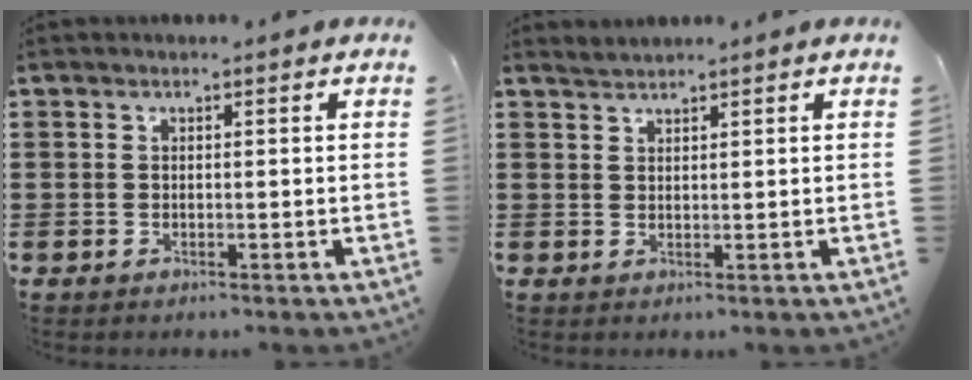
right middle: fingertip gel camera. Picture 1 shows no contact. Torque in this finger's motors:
{"motor_torque": [-0.13, -0.08, -0.02, -0.02]}